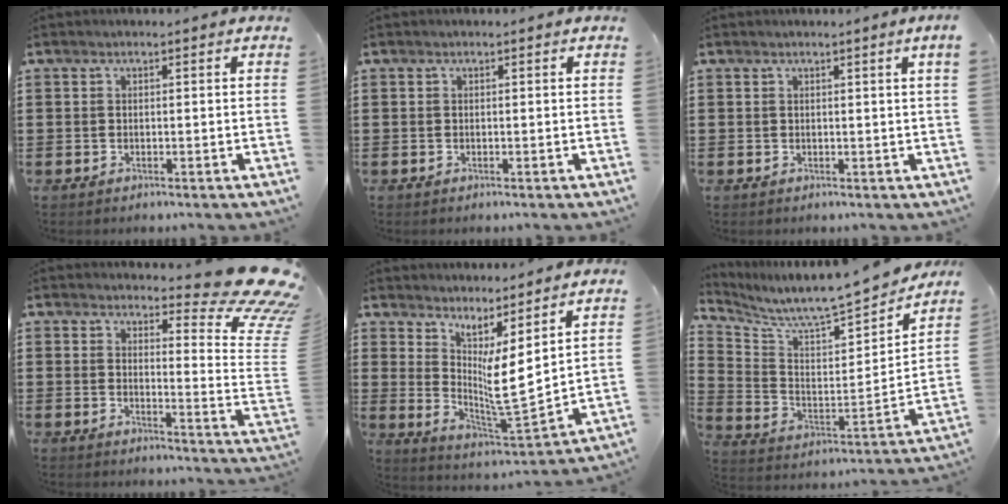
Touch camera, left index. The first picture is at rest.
{"total": 0.0}
{"total": 1.1, "force": [0.5, -0.6, 0.7], "torque": [-0.013, -0.007, 0.009]}
{"total": 11.2, "force": [8.9, 1.9, 6.6], "torque": [-0.091, -0.073, 0.153]}
{"total": 5.8, "force": [1.9, 0.5, 5.5], "torque": [-0.109, -0.048, 0.027]}
{"total": 7.7, "force": [7.5, 0.2, 2.0], "torque": [-0.072, -0.072, 0.119]}